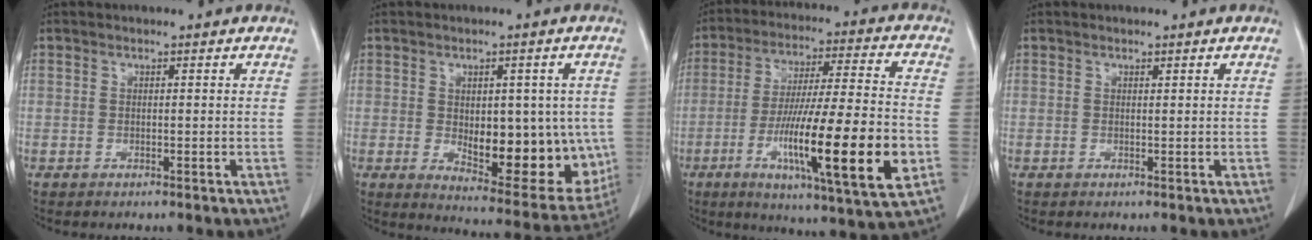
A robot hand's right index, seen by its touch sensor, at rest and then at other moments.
{"total": 16.2, "force": [-1.9, 7.4, 14.3], "torque": [-0.176, -0.003, 0.001]}
{"total": 21.4, "force": [-6.2, 1.2, 20.4], "torque": [-0.334, -0.027, -0.099]}
{"total": 0.0}